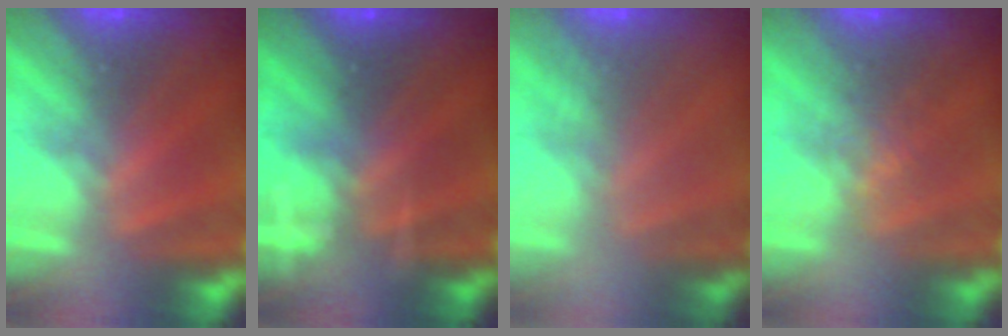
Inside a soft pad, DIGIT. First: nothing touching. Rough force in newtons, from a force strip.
{"total": 3.2}
{"total": 2.9}
{"total": 2.0}